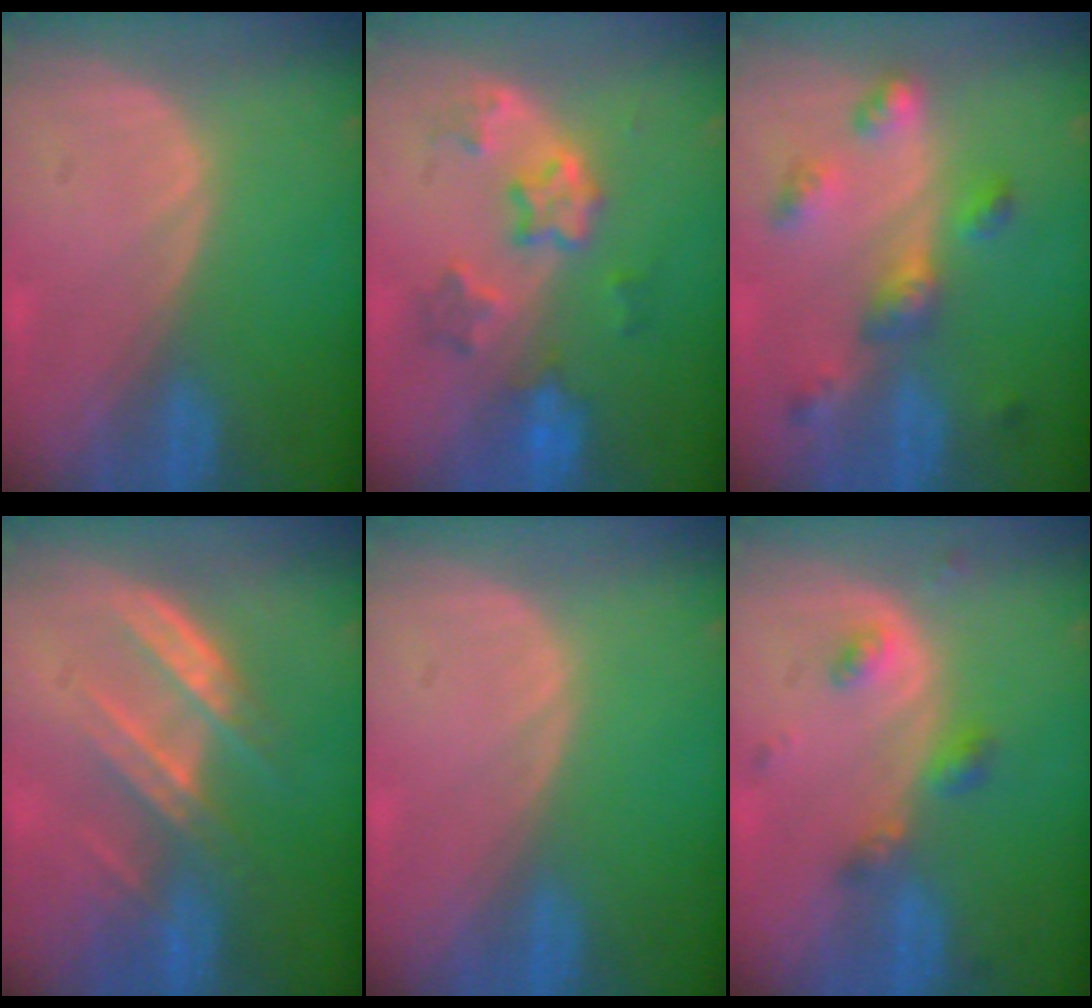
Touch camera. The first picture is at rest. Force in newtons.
{"total": 6.4, "press": 6.1, "slide": 1.7}
{"total": 6.5, "press": 5.7, "slide": 3.0}
{"total": 7.1, "press": 6.5, "slide": 3.0}
{"total": 0.0}
{"total": 4.0, "press": 4.0, "slide": 0.9}